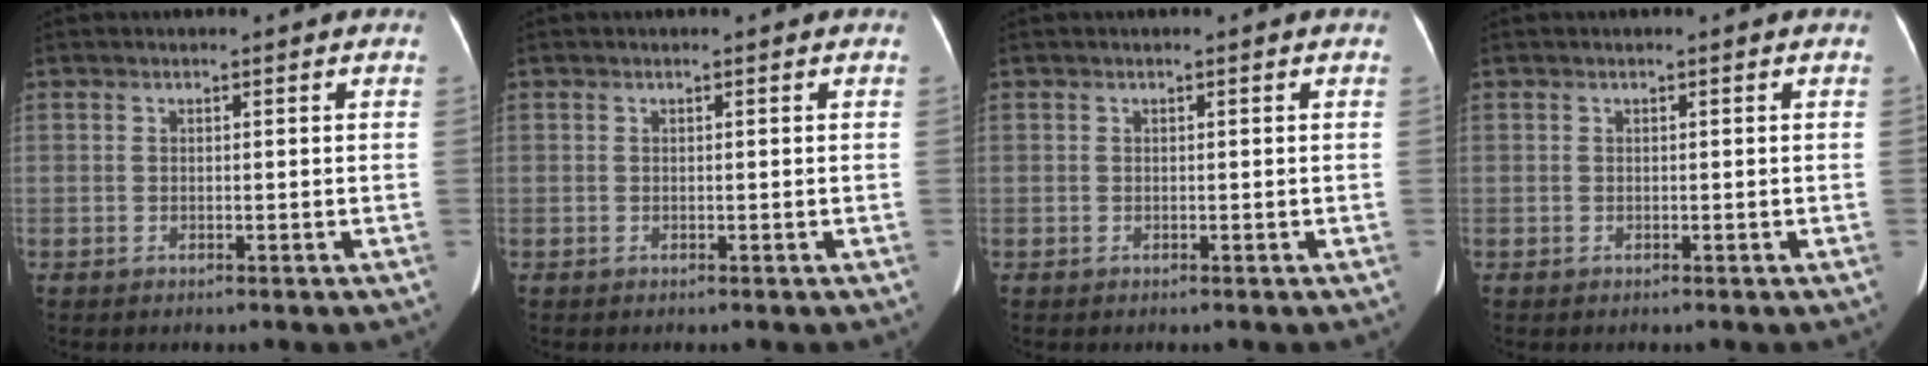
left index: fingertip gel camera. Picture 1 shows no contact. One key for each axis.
{"total": 0.0}
{"total": 0.0}
{"total": 0.0}